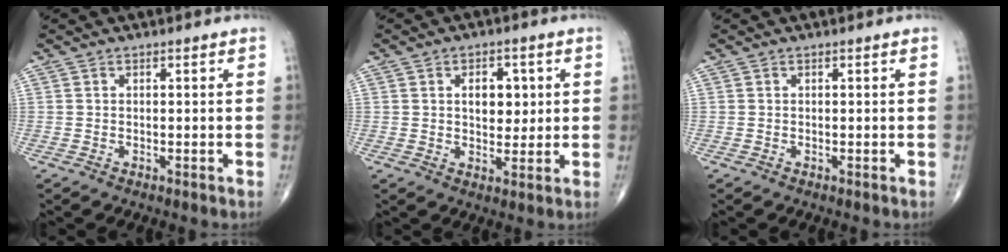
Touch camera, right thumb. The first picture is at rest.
{"total": 6.2, "force": [1.3, 4.0, 4.6], "torque": [-0.034, -0.006, 0.019]}
{"total": 0.0}